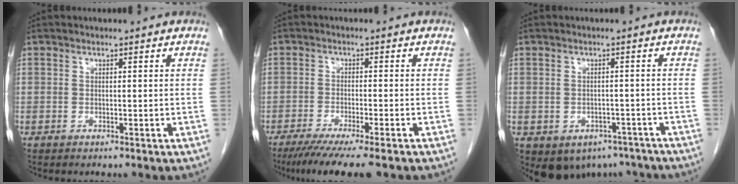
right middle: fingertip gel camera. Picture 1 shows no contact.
{"total": 9.7, "force": [-7.5, 0.3, 6.1], "torque": [-0.084, -0.021, -0.116]}
{"total": 8.8, "force": [-5.5, 6.4, 2.5], "torque": [-0.035, 0.013, -0.064]}